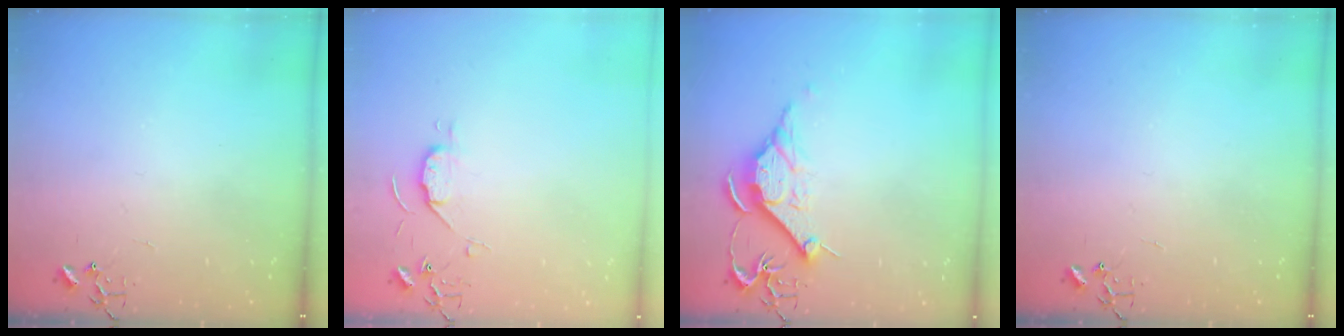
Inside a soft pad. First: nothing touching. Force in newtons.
{"total": 5.3, "press": 5.2, "slide": 0.7}
{"total": 11.7, "press": 11.7, "slide": 0.4}
{"total": 0.0}